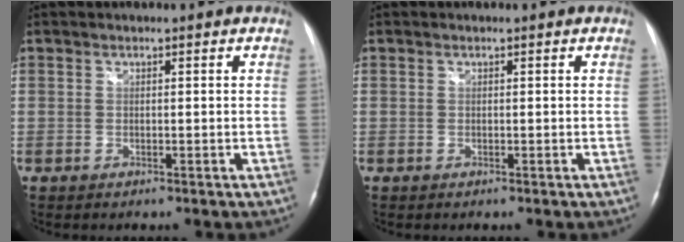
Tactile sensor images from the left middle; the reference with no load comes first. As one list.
[{"total": 0.0}]